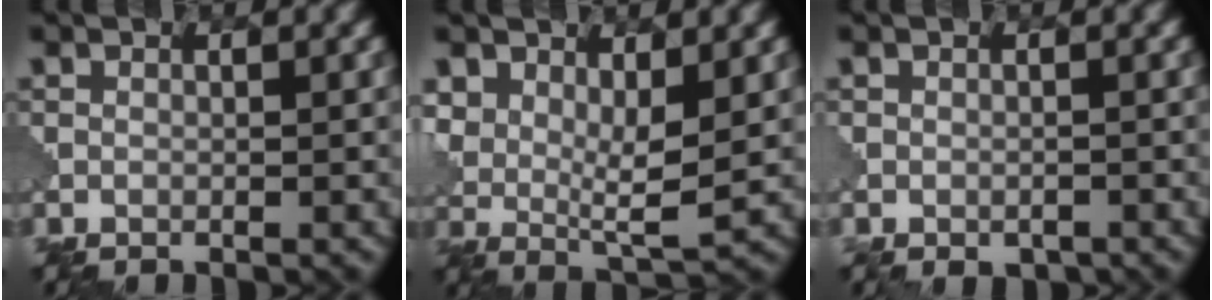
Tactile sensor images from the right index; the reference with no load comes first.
{"total": 3.6, "force": [1.3, 1.5, 3.0], "torque": [-0.068, -0.014, 0.029]}
{"total": 1.3, "force": [-1.2, 0.5, 0.0], "torque": [-0.003, -0.008, -0.008]}